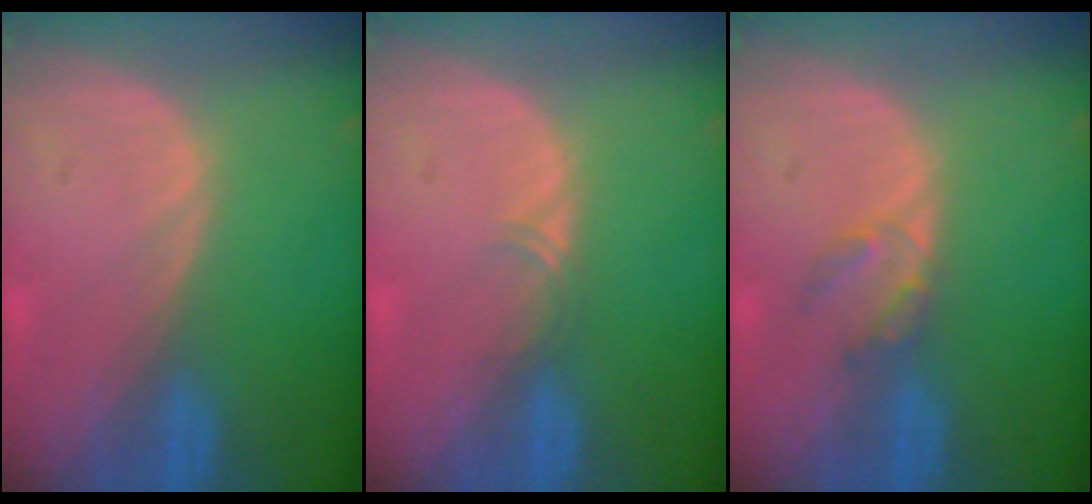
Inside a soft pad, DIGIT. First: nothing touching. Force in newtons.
{"total": 1.1, "press": 1.0, "slide": 0.6}
{"total": 2.5, "press": 2.5, "slide": 0.3}